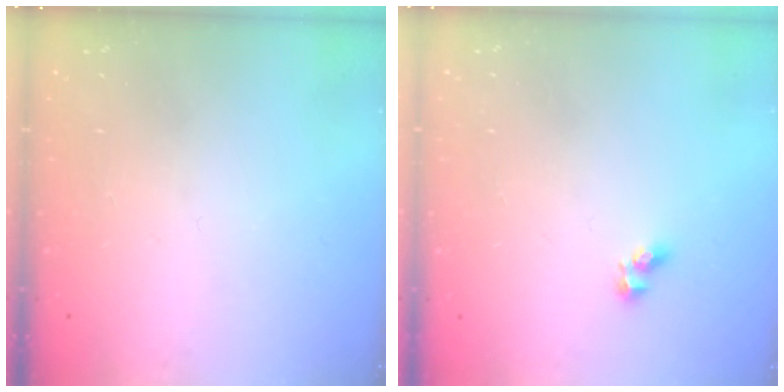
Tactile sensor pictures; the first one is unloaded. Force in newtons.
{"total": 2.7, "press": 2.5, "slide": 1.0}